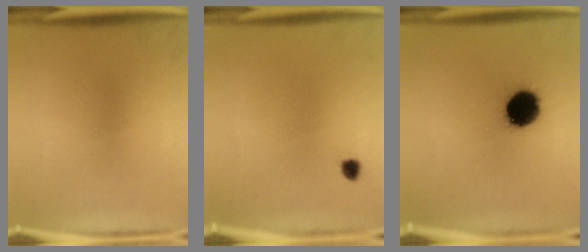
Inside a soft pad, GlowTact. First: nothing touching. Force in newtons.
{"total": 1.3}
{"total": 14.6}